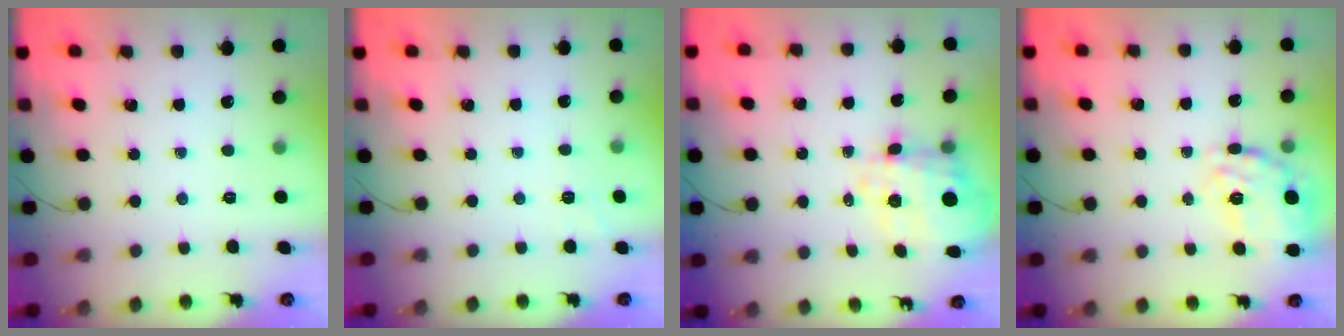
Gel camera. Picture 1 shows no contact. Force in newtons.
{"total": 2.3, "press": 1.5, "slide": 1.7}
{"total": 6.4, "press": 5.6, "slide": 3.1}
{"total": 22.5, "press": 22.3, "slide": 2.8}